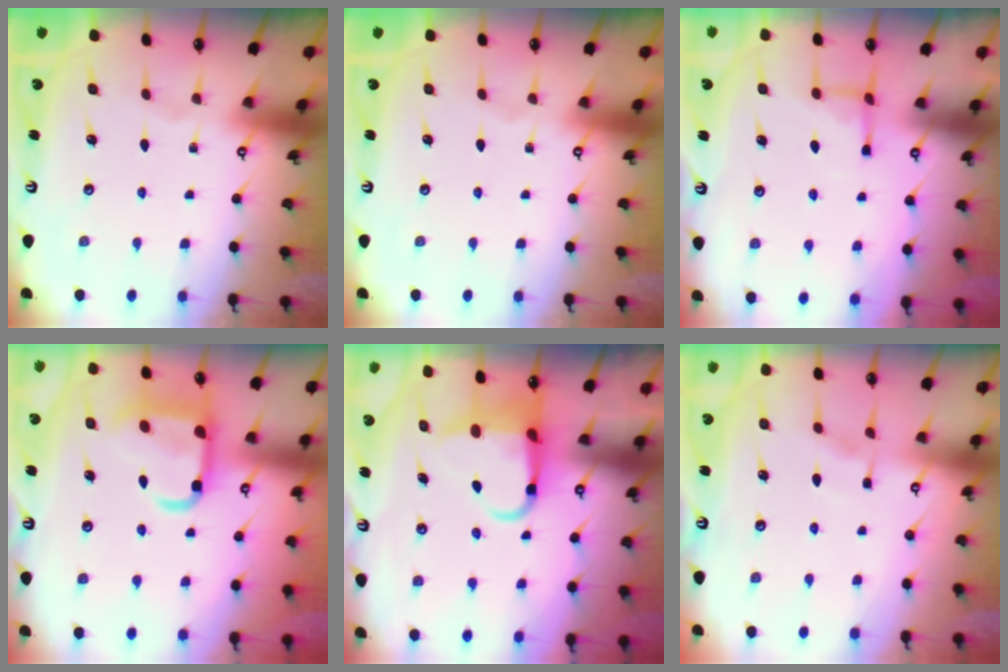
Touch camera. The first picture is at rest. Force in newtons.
{"total": 0.0}
{"total": 4.4, "press": 4.3, "slide": 0.7}
{"total": 14.0, "press": 13.9, "slide": 1.5}
{"total": 6.6, "press": 6.6, "slide": 1.1}
{"total": 3.9, "press": 3.9, "slide": 0.6}